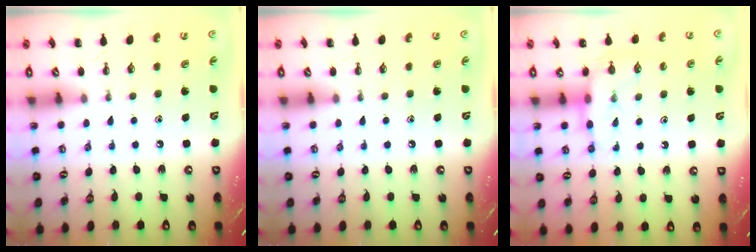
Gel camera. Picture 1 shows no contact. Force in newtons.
{"total": 0.0}
{"total": 7.9, "press": 7.8, "slide": 0.8}